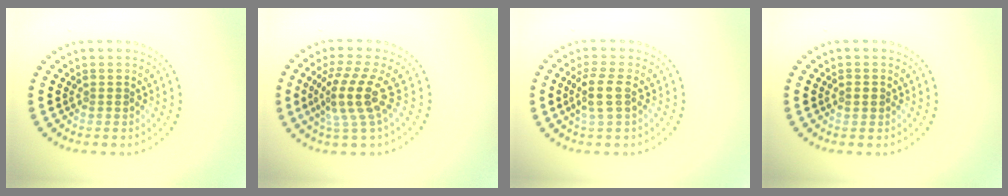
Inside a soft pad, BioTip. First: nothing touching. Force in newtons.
{"total": 3.9, "press": 2.8, "slide": 2.7}
{"total": 2.4, "press": 2.1, "slide": 1.3}
{"total": 1.1, "press": 1.1, "slide": 0.0}